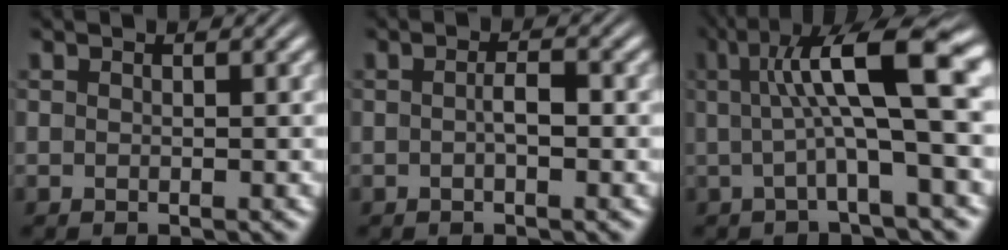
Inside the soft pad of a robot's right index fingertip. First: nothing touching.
{"total": 1.6, "force": [-0.4, 0.5, 1.5], "torque": [-0.025, 0.000, -0.008]}
{"total": 9.6, "force": [2.4, 2.7, 8.9], "torque": [-0.127, 0.028, 0.027]}